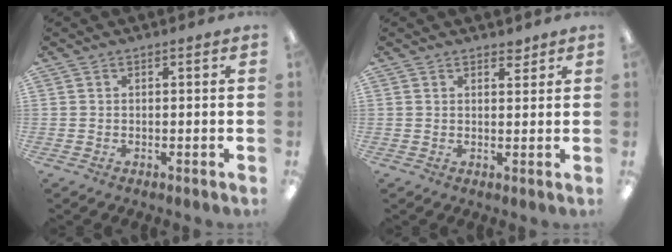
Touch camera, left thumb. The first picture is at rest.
{"total": 2.2, "force": [1.9, 0.9, 0.6], "torque": [0.004, -0.008, 0.032]}